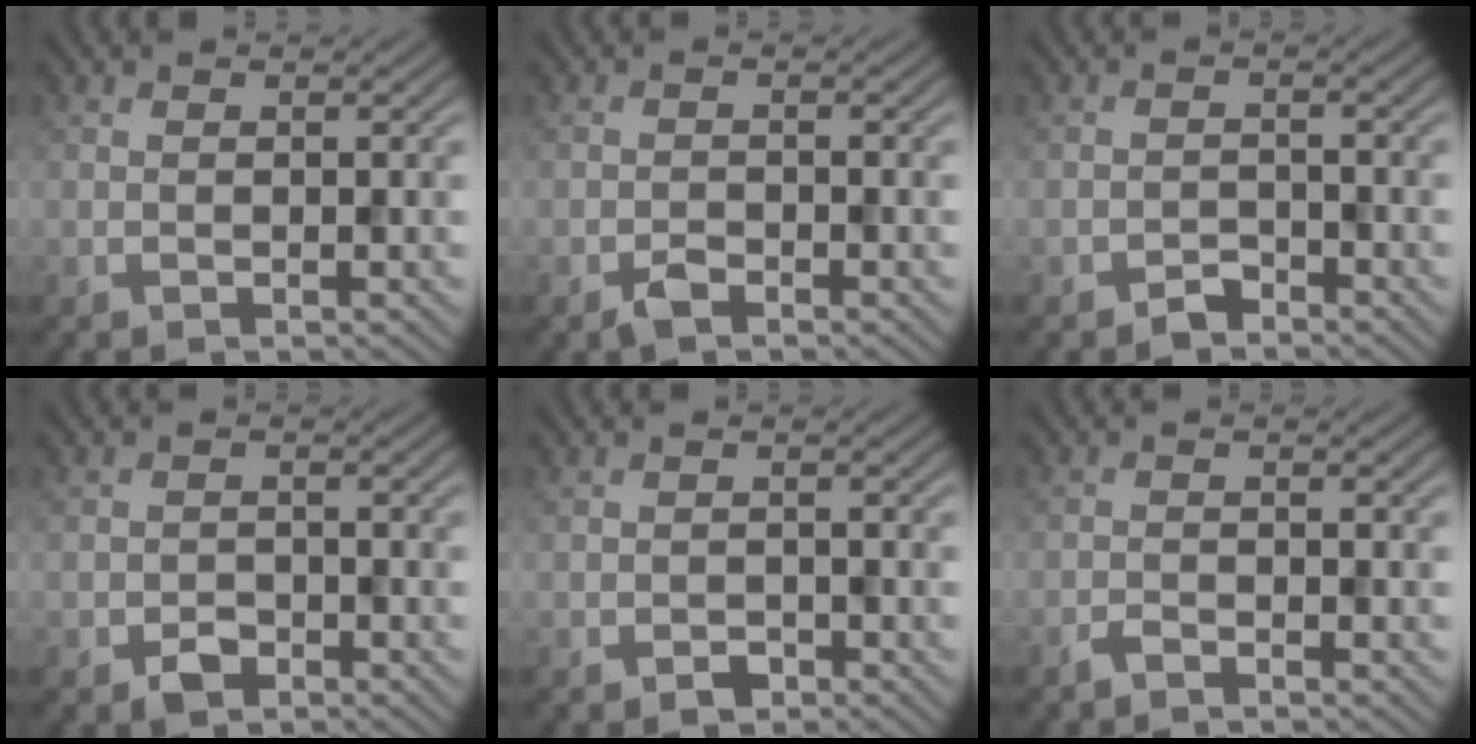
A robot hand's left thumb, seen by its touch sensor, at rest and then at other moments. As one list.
[{"total": 1.6, "force": [-1.2, 0.7, 0.8], "torque": [-0.014, 0.000, -0.026]}, {"total": 1.9, "force": [-1.6, 0.8, 0.5], "torque": [-0.004, 0.004, -0.034]}, {"total": 2.2, "force": [-1.5, 1.4, 0.8], "torque": [-0.011, 0.000, -0.031]}, {"total": 1.3, "force": [-0.9, 0.8, 0.5], "torque": [-0.007, -0.002, -0.018]}, {"total": 1.3, "force": [-1.1, 0.2, 0.5], "torque": [-0.012, 0.000, -0.026]}]